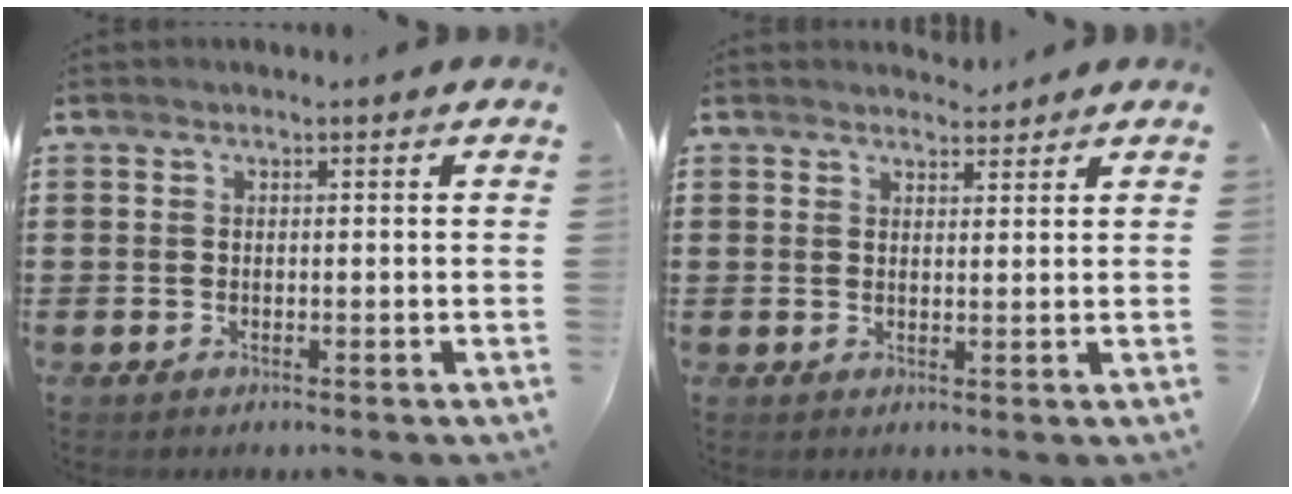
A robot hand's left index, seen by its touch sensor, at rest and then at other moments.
{"total": 2.1, "force": [2.0, 0.5, 0.1], "torque": [0.000, -0.004, 0.038]}